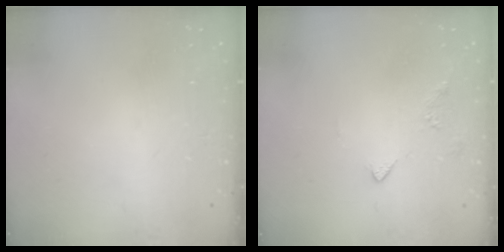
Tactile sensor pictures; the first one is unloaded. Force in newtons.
{"total": 2.9, "press": 2.8, "slide": 0.7}